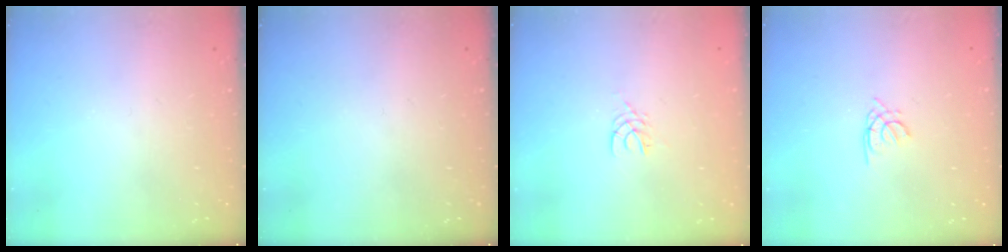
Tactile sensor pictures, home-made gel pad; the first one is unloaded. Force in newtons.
{"total": 0.0}
{"total": 2.5, "press": 2.5, "slide": 0.4}
{"total": 1.3, "press": 1.2, "slide": 0.4}